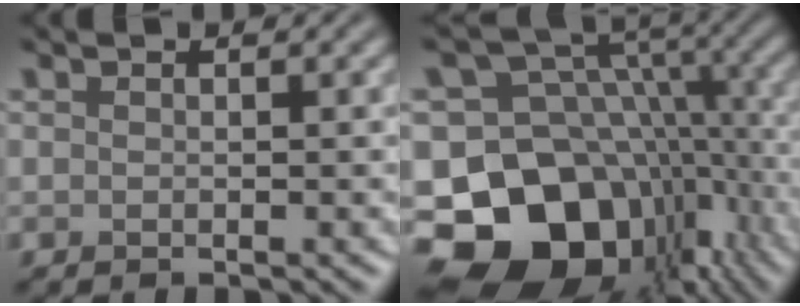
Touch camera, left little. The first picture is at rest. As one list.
[{"total": 17.4, "force": [-6.8, 12.7, 9.7], "torque": [-0.162, 0.004, -0.096]}]